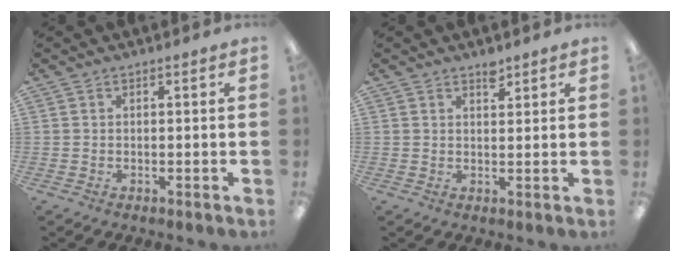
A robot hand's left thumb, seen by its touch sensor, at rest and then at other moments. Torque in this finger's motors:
{"motor_torque": [0.18, -0.04, 0.22, -0.01, 0.04]}